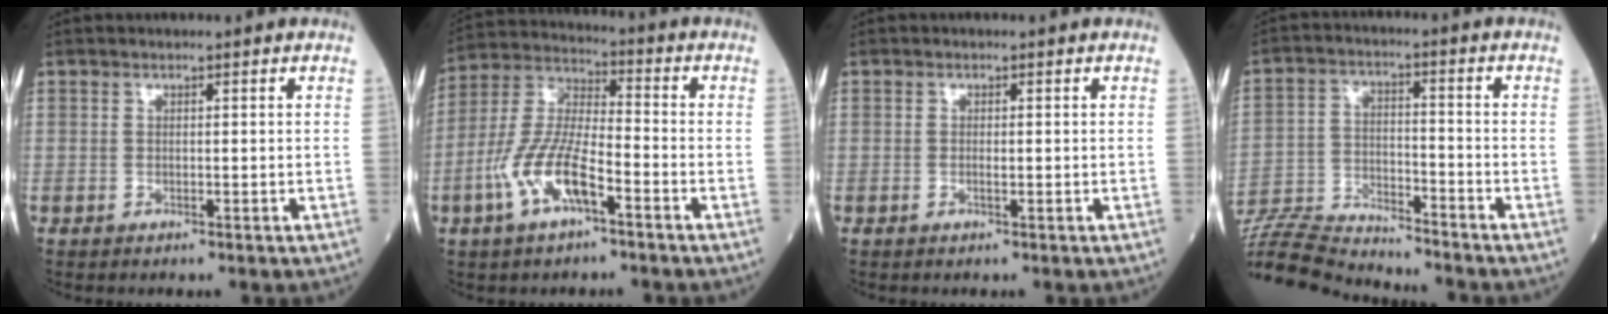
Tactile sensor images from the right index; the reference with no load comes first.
{"total": 11.3, "force": [-4.9, 3.3, 9.7], "torque": [-0.212, 0.005, -0.096]}
{"total": 0.8, "force": [-0.2, 0.2, 0.7], "torque": [-0.016, -0.001, -0.002]}
{"total": 14.4, "force": [-14.1, 0.3, 3.1], "torque": [-0.059, 0.005, -0.248]}